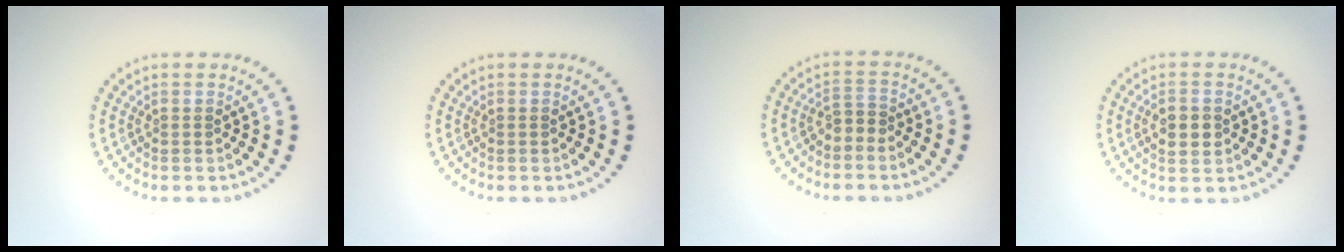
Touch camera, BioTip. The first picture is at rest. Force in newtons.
{"total": 0.0}
{"total": 1.4, "press": 1.1, "slide": 1.0}
{"total": 2.7, "press": 2.7, "slide": 0.1}